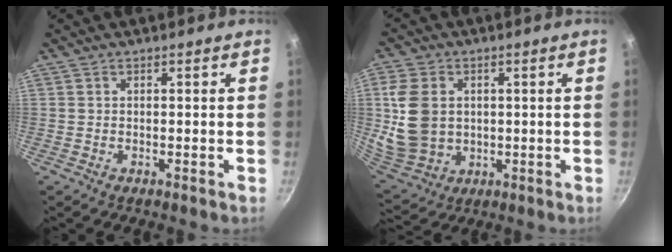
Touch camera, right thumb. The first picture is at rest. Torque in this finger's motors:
{"motor_torque": [1.02, 1.48, 0.65, -0.84, 0.35]}